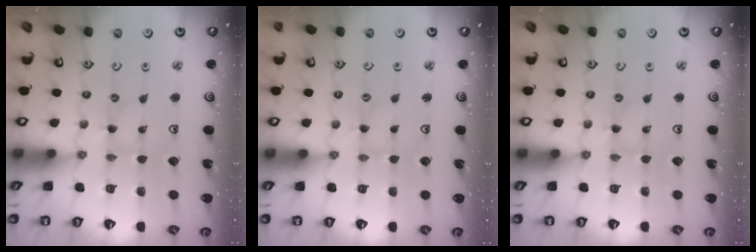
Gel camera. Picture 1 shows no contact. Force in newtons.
{"total": 0.6, "press": 0.6, "slide": 0.1}
{"total": 0.0}